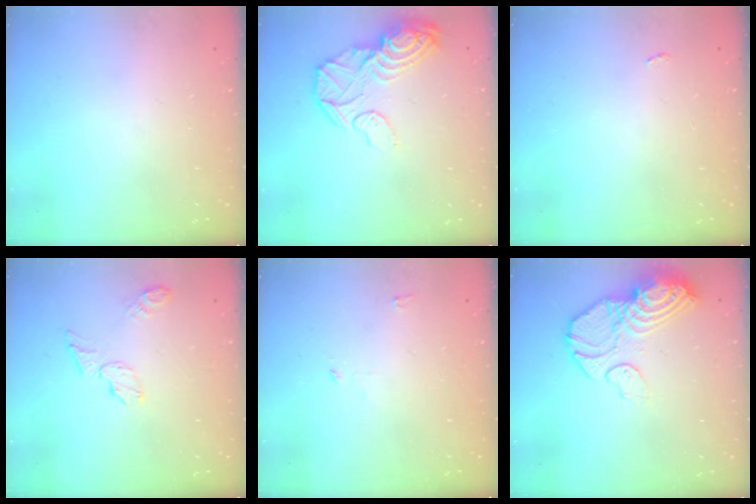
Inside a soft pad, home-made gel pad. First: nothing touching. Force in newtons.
{"total": 21.5, "press": 18.0, "slide": 11.9}
{"total": 2.0, "press": 2.0, "slide": 0.3}
{"total": 6.1, "press": 6.1, "slide": 0.3}
{"total": 2.7, "press": 2.7, "slide": 0.3}
{"total": 14.7, "press": 14.6, "slide": 1.5}